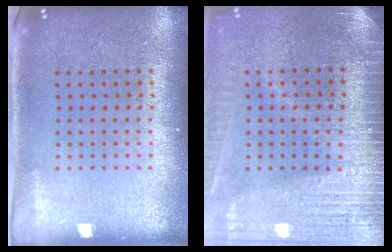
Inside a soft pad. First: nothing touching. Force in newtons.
{"total": 3.6, "press": 3.2, "slide": 1.6}